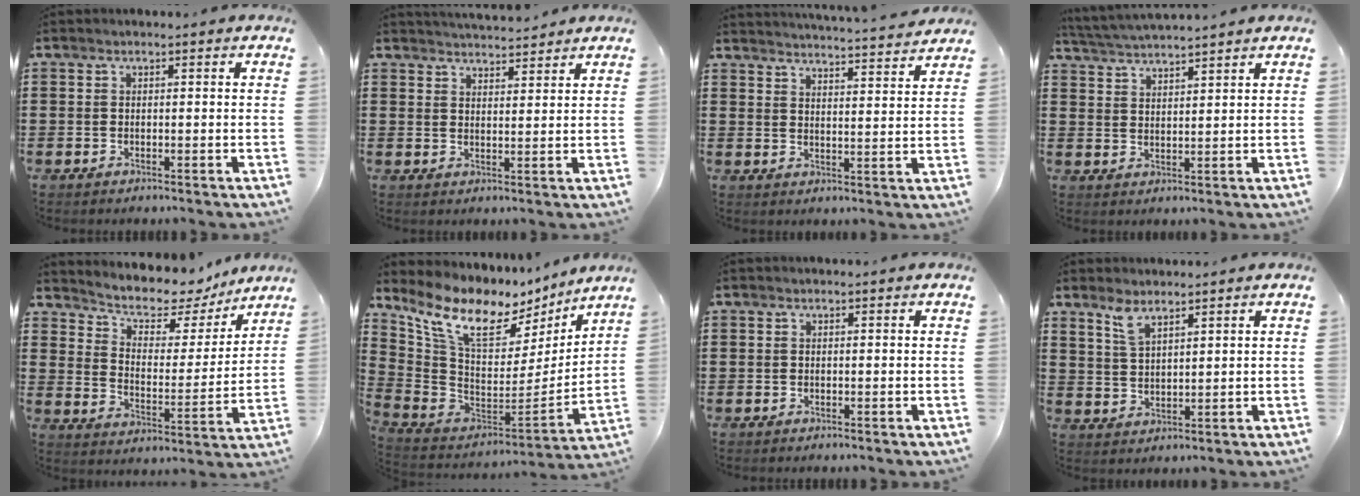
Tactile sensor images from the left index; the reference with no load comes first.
{"total": 3.3, "force": [3.3, 0.2, 0.2], "torque": [-0.013, -0.011, 0.061]}
{"total": 3.8, "force": [3.8, -0.7, 0.3], "torque": [-0.016, -0.034, 0.061]}
{"total": 3.3, "force": [3.2, -0.6, 0.1], "torque": [-0.016, -0.015, 0.058]}
{"total": 6.0, "force": [5.1, 2.7, 1.4], "torque": [-0.052, -0.040, 0.083]}
{"total": 12.3, "force": [7.9, 5.6, 7.6], "torque": [-0.167, -0.052, 0.136]}
{"total": 0.0}
{"total": 4.2, "force": [3.4, 1.3, 2.2], "torque": [-0.052, -0.002, 0.063]}